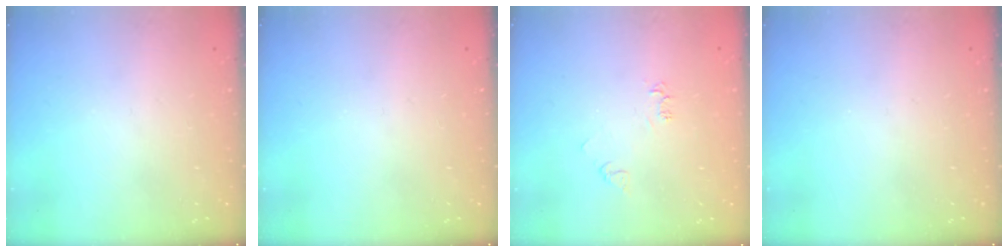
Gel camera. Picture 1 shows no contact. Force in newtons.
{"total": 0.0}
{"total": 4.3, "press": 4.3, "slide": 0.5}
{"total": 0.0}